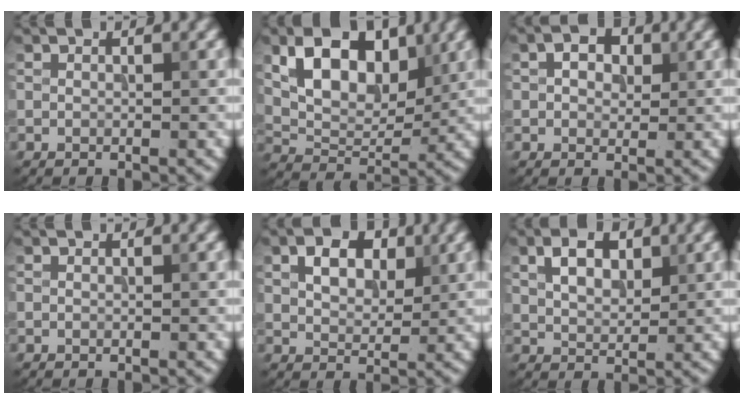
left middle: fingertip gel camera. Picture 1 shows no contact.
{"total": 7.8, "force": [3.0, 4.8, 5.3], "torque": [-0.094, -0.007, 0.051]}
{"total": 2.5, "force": [0.7, 1.7, 1.6], "torque": [-0.025, 0.002, 0.010]}
{"total": 0.0}
{"total": 4.0, "force": [1.6, 2.6, 2.7], "torque": [-0.049, 0.005, 0.023]}
{"total": 3.7, "force": [1.5, 2.2, 2.6], "torque": [-0.049, 0.005, 0.027]}